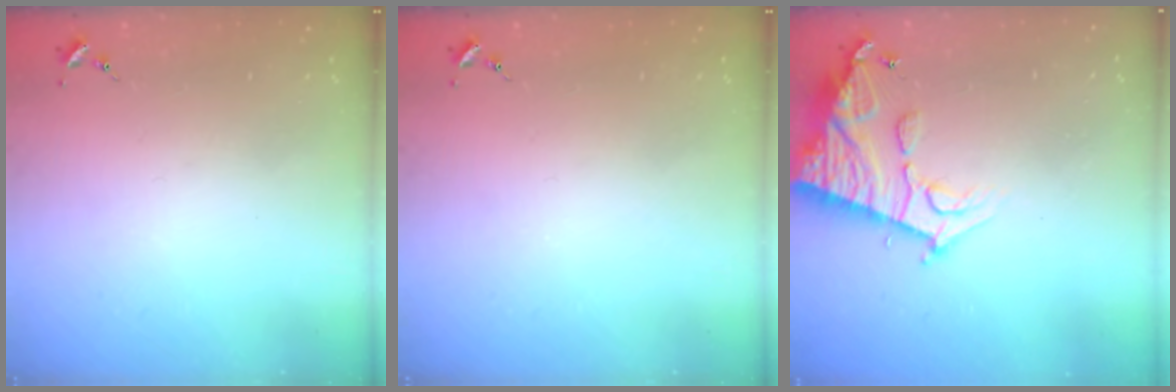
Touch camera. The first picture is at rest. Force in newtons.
{"total": 0.0}
{"total": 15.0, "press": 14.9, "slide": 1.6}